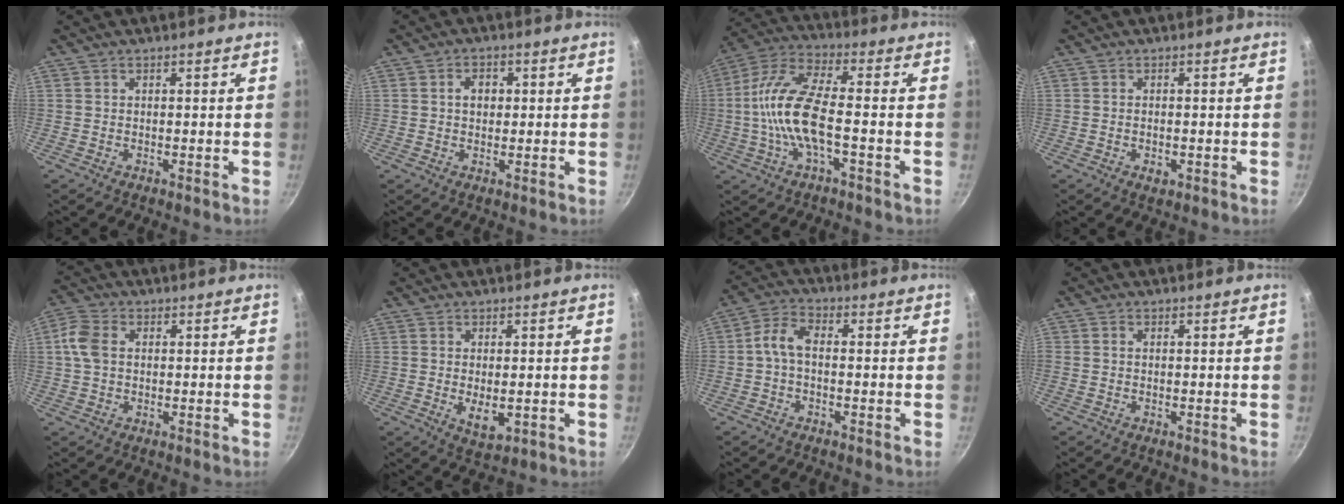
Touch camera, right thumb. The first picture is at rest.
{"total": 3.4, "force": [0.5, 2.6, 2.1], "torque": [-0.016, 0.006, 0.005]}
{"total": 13.7, "force": [-2.4, 4.8, 12.7], "torque": [-0.259, 0.033, -0.062]}
{"total": 2.0, "force": [-0.6, 1.1, 1.5], "torque": [-0.026, -0.002, -0.009]}
{"total": 5.9, "force": [0.7, 4.2, 4.2], "torque": [-0.084, 0.011, 0.004]}
{"total": 5.0, "force": [-0.5, 2.5, 4.3], "torque": [-0.070, -0.013, 0.001]}
{"total": 5.2, "force": [-0.9, 2.9, 4.2], "torque": [-0.091, 0.028, -0.030]}
{"total": 0.7, "force": [0.0, 0.5, 0.5], "torque": [-0.009, 0.004, -0.003]}